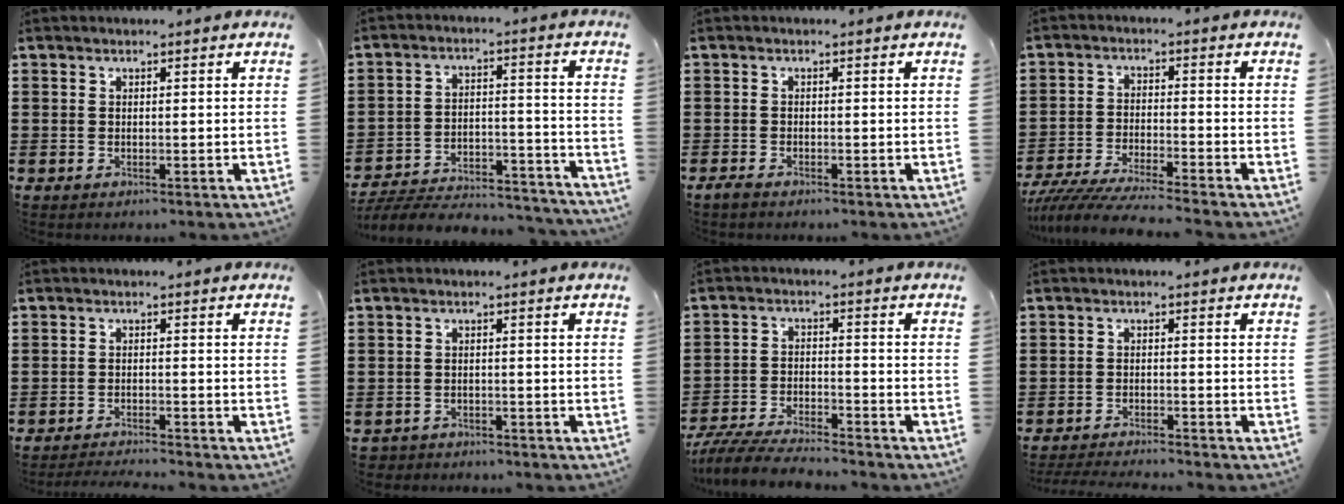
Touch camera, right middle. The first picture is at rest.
{"total": 5.5, "force": [-5.3, 0.9, 1.5], "torque": [-0.037, 0.002, -0.109]}
{"total": 1.0, "force": [-0.8, 0.3, 0.4], "torque": [-0.019, -0.006, -0.019]}
{"total": 6.0, "force": [-5.7, -0.1, 1.8], "torque": [-0.046, -0.015, -0.115]}
{"total": 2.2, "force": [-2.2, -0.1, 0.3], "torque": [-0.009, -0.001, -0.045]}
{"total": 1.7, "force": [-1.6, 0.4, -0.2], "torque": [-0.003, 0.000, -0.038]}
{"total": 6.1, "force": [-5.8, 0.6, 1.8], "torque": [-0.046, -0.003, -0.116]}
{"total": 2.7, "force": [-2.7, -0.1, 0.3], "torque": [-0.007, -0.002, -0.056]}